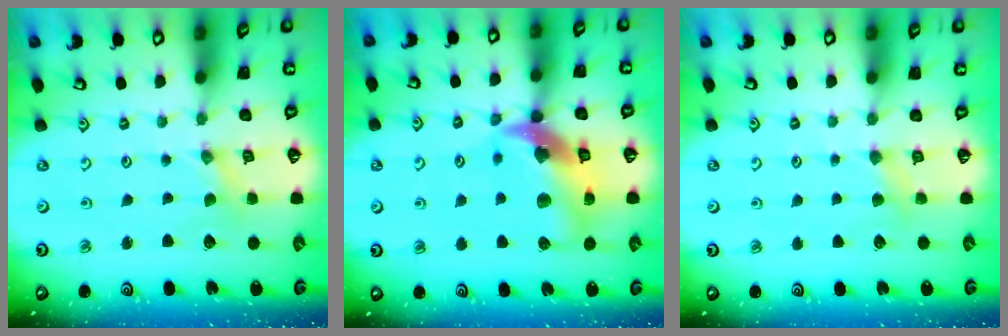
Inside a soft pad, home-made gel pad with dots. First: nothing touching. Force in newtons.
{"total": 16.6, "press": 16.4, "slide": 2.4}
{"total": 3.7, "press": 3.7, "slide": 0.5}